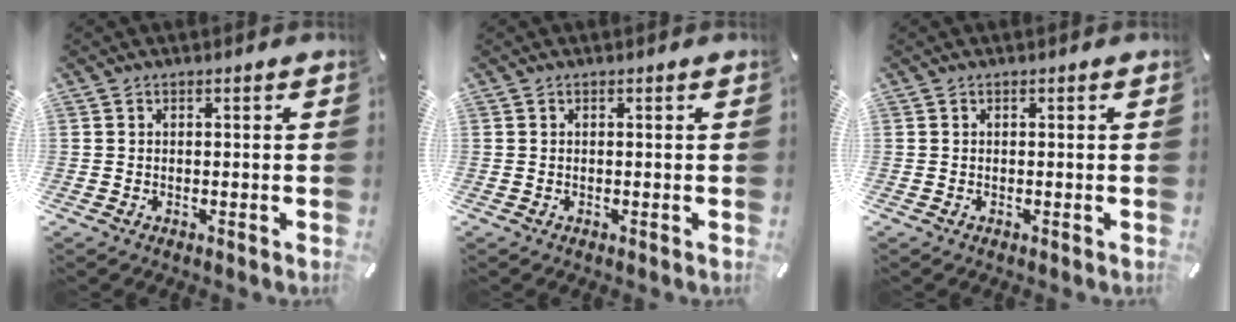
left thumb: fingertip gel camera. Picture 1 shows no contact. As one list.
[{"total": 0.0}, {"total": 0.0}]